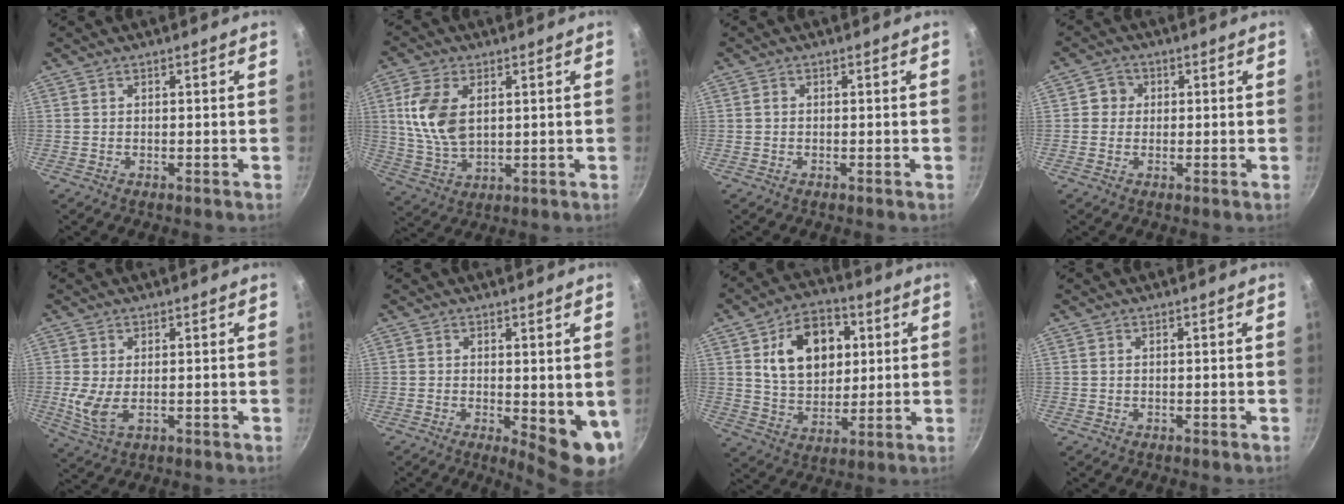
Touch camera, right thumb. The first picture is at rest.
{"total": 11.0, "force": [2.5, 6.6, 8.5], "torque": [-0.162, -0.015, 0.053]}
{"total": 0.6, "force": [-0.1, 0.5, 0.3], "torque": [-0.003, 0.004, -0.003]}
{"total": 3.2, "force": [0.4, 3.1, 0.7], "torque": [0.014, 0.002, -0.002]}
{"total": 5.4, "force": [0.0, 2.9, 4.6], "torque": [-0.092, -0.012, 0.008]}
{"total": 8.5, "force": [-0.2, 3.2, 7.8], "torque": [-0.087, -0.018, 0.004]}
{"total": 15.9, "force": [4.2, 11.1, 10.5], "torque": [-0.128, -0.006, 0.069]}
{"total": 0.0}